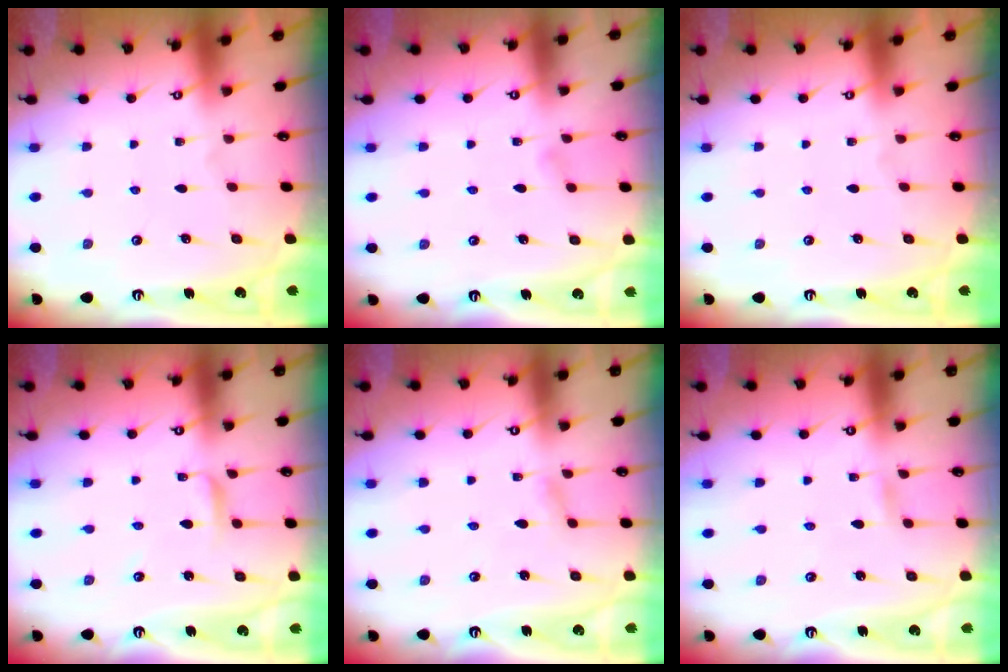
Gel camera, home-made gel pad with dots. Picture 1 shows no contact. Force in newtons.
{"total": 4.0, "press": 3.9, "slide": 0.4}
{"total": 0.0}
{"total": 2.9, "press": 2.8, "slide": 0.3}
{"total": 2.6, "press": 2.6, "slide": 0.2}
{"total": 1.8, "press": 1.8, "slide": 0.2}